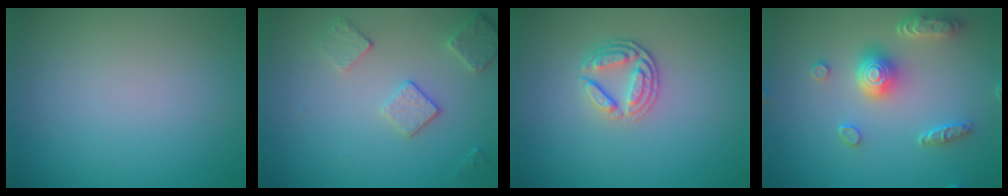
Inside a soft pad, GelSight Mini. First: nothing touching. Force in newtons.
{"total": 2.7, "press": 2.7, "slide": 0.7}
{"total": 2.9, "press": 2.5, "slide": 1.5}
{"total": 5.0, "press": 4.1, "slide": 2.8}